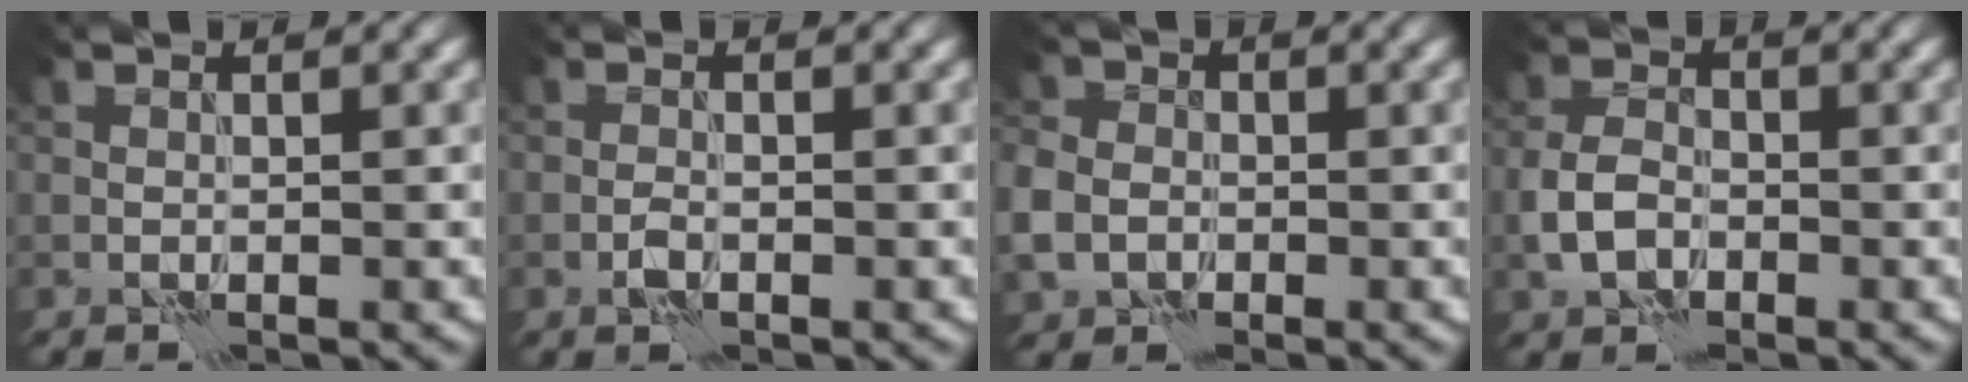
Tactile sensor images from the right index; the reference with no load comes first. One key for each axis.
{"total": 1.1, "fx": -0.6, "fy": 0.6, "fz": 0.8, "tx": -0.017, "ty": 0.003, "tz": -0.015}
{"total": 4.6, "fx": -1.4, "fy": 3.8, "fz": 2.1, "tx": -0.052, "ty": -0.013, "tz": -0.035}
{"total": 3.2, "fx": -1.2, "fy": 2.3, "fz": 1.9, "tx": -0.045, "ty": 0.003, "tz": -0.030}